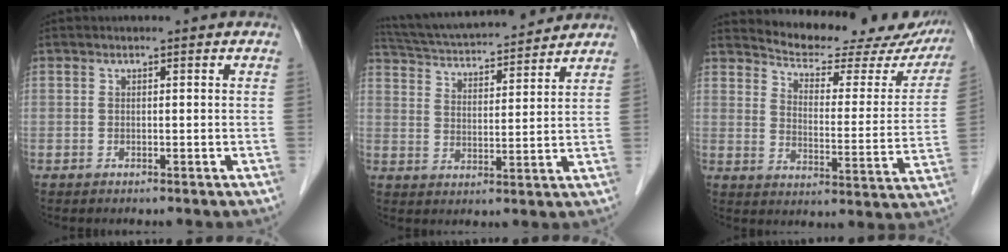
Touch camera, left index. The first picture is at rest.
{"total": 17.7, "force": [16.3, 2.4, 6.4], "torque": [-0.115, 0.033, 0.254]}
{"total": 21.5, "force": [20.1, 4.8, 5.8], "torque": [-0.060, -0.056, 0.244]}